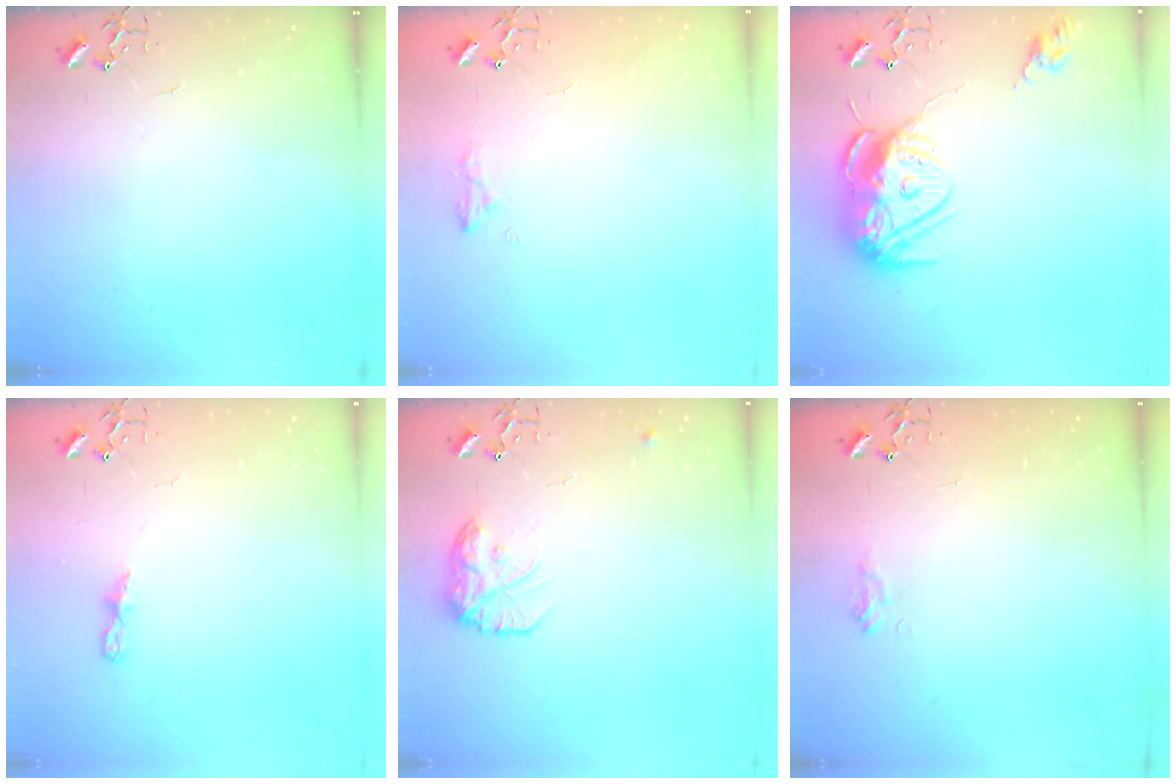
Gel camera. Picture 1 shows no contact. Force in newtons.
{"total": 8.5, "press": 8.5, "slide": 0.6}
{"total": 14.9, "press": 14.8, "slide": 1.2}
{"total": 5.3, "press": 5.3, "slide": 0.6}
{"total": 13.1, "press": 13.0, "slide": 0.7}
{"total": 6.9, "press": 6.9, "slide": 0.7}